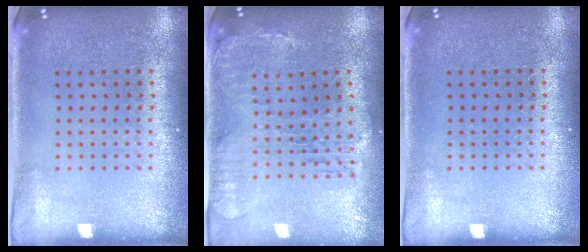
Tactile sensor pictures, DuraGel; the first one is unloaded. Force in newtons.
{"total": 0.6, "press": 0.5, "slide": 0.3}
{"total": 0.0}